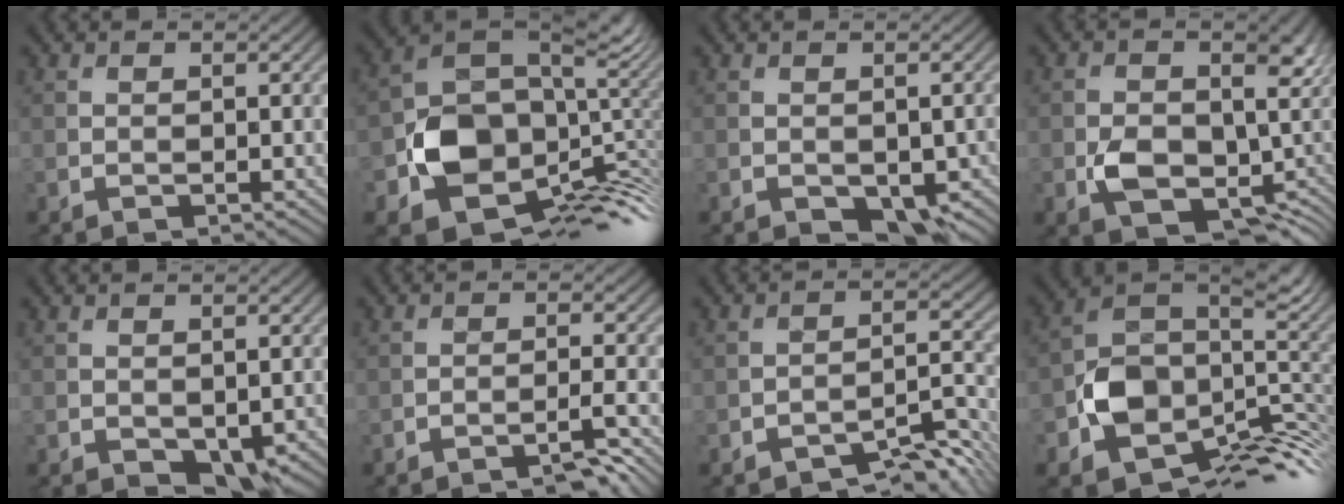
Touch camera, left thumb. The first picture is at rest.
{"total": 14.8, "force": [-4.4, 10.4, 9.5], "torque": [-0.181, -0.031, -0.078]}
{"total": 4.6, "force": [-2.3, 2.6, 3.1], "torque": [-0.039, -0.017, -0.025]}
{"total": 7.7, "force": [-1.2, 5.5, 5.2], "torque": [-0.087, -0.024, -0.014]}
{"total": 3.3, "force": [-1.2, 1.9, 2.4], "torque": [-0.040, -0.013, -0.016]}
{"total": 3.4, "force": [-2.6, 0.2, 2.2], "torque": [-0.035, 0.013, -0.047]}
{"total": 5.6, "force": [-4.3, 1.7, 3.1], "torque": [-0.036, 0.009, -0.068]}
{"total": 12.2, "force": [-4.7, 7.9, 8.1], "torque": [-0.141, -0.018, -0.088]}